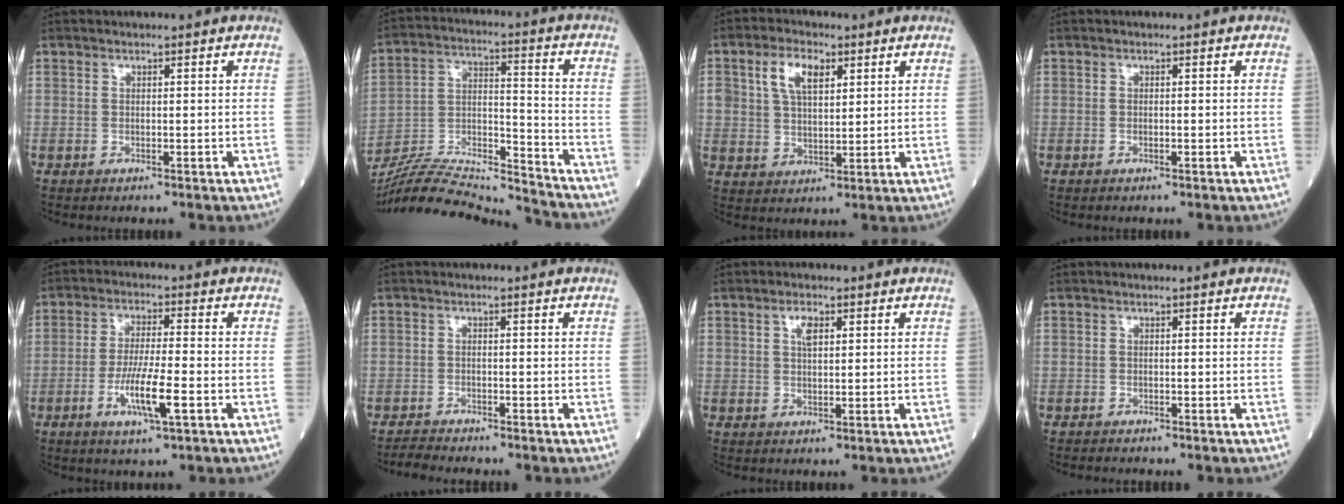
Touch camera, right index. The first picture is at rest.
{"total": 20.1, "force": [-19.2, 0.3, 5.9], "torque": [-0.126, 0.011, -0.325]}
{"total": 6.7, "force": [2.8, 3.5, 5.0], "torque": [-0.103, 0.014, 0.057]}
{"total": 0.5, "force": [-0.3, 0.0, 0.4], "torque": [-0.006, -0.001, -0.004]}
{"total": 7.9, "force": [-3.0, 0.5, 7.3], "torque": [-0.139, -0.011, -0.056]}
{"total": 2.2, "force": [-2.2, -0.5, 0.0], "torque": [-0.006, -0.012, -0.042]}
{"total": 2.6, "force": [1.1, 1.0, 2.1], "torque": [-0.041, 0.001, 0.021]}
{"total": 0.9, "force": [-0.9, 0.1, 0.2], "torque": [-0.004, -0.002, -0.014]}